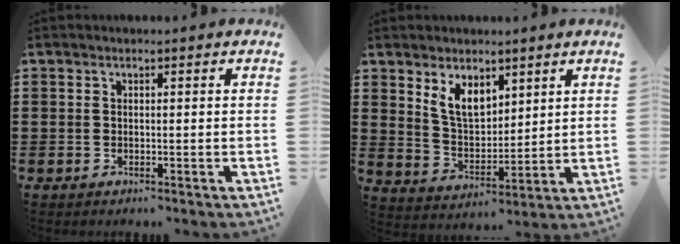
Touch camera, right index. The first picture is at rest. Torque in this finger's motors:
{"motor_torque": [0.28, 0.50, 0.18, 0.09]}